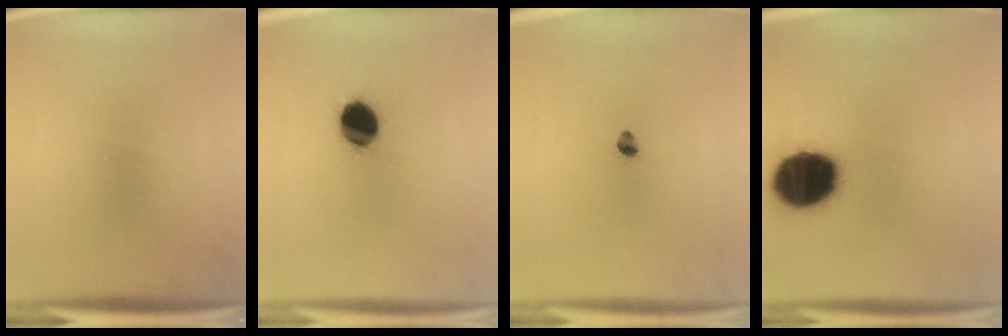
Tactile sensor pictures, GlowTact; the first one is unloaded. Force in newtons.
{"total": 9.3}
{"total": 1.7}
{"total": 20.1}